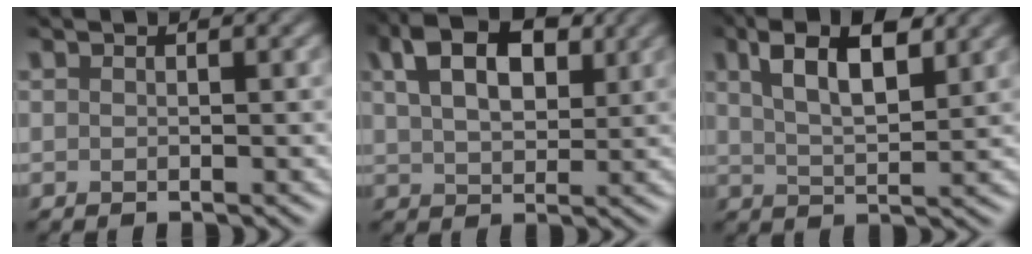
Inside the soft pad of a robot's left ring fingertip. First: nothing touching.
{"total": 7.1, "force": [2.7, 4.1, 5.1], "torque": [-0.099, 0.016, 0.043]}
{"total": 6.2, "force": [3.2, 2.3, 4.8], "torque": [-0.090, 0.010, 0.054]}